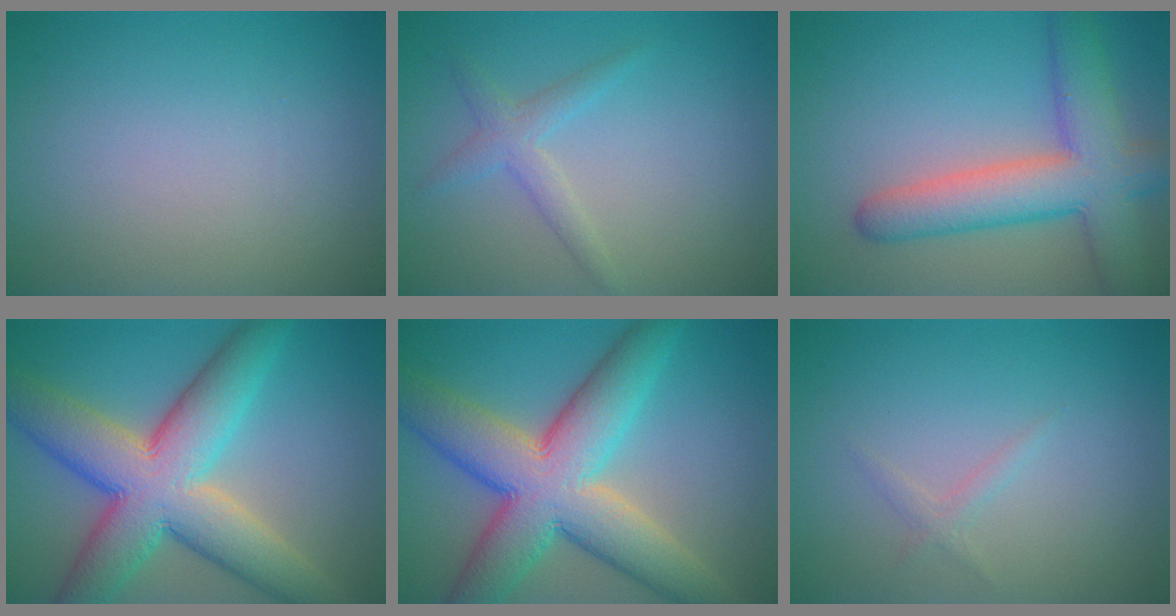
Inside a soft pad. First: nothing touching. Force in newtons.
{"total": 2.1, "press": 2.1, "slide": 0.1}
{"total": 7.7, "press": 7.7, "slide": 0.5}
{"total": 11.3, "press": 11.3, "slide": 0.3}
{"total": 11.3, "press": 11.3, "slide": 0.3}
{"total": 0.9, "press": 0.9, "slide": 0.1}